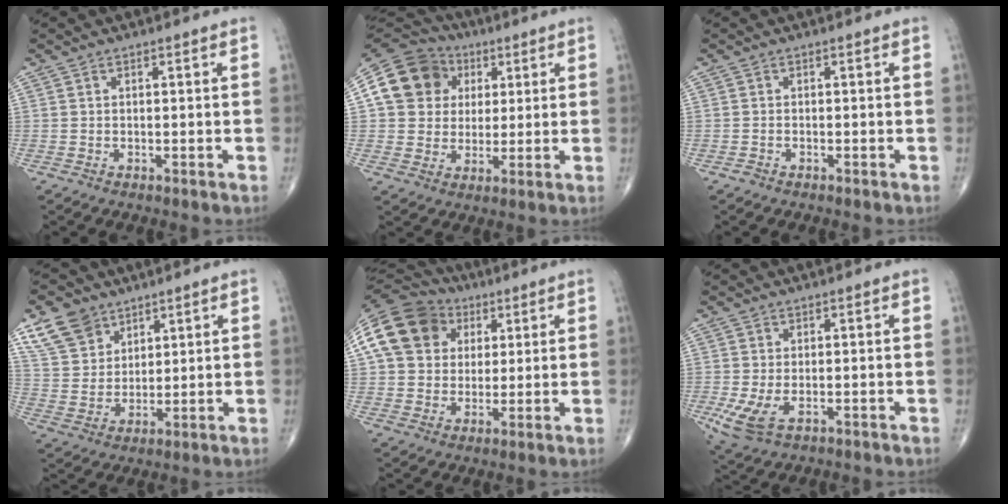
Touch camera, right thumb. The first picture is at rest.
{"total": 14.7, "force": [4.0, 12.7, 6.1], "torque": [-0.090, 0.015, 0.067]}
{"total": 0.7, "force": [-0.5, 0.4, 0.2], "torque": [-0.010, 0.002, -0.011]}
{"total": 9.8, "force": [6.2, 6.7, 3.4], "torque": [-0.048, -0.024, 0.128]}
{"total": 17.2, "force": [5.3, 13.9, 8.5], "torque": [-0.154, 0.021, 0.089]}
{"total": 5.9, "force": [-1.7, 3.1, 4.7], "torque": [-0.109, -0.014, -0.024]}